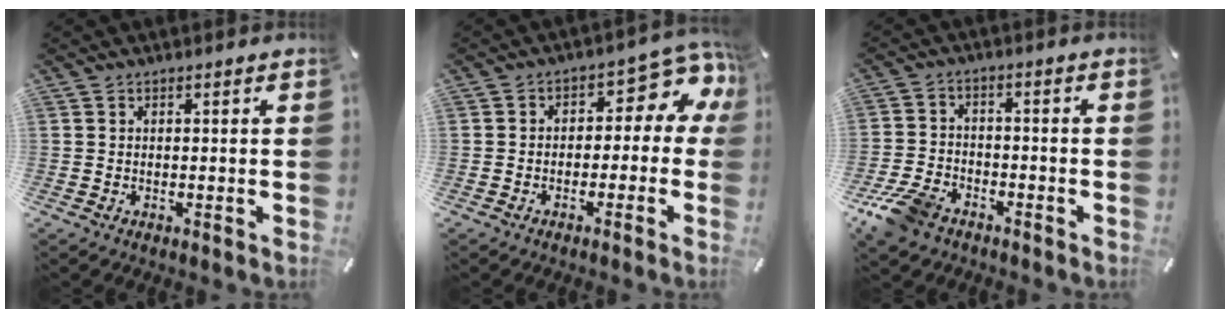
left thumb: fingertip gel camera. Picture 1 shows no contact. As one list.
[{"total": 8.0, "force": [1.7, 5.0, 5.9], "torque": [-0.062, -0.022, 0.026]}, {"total": 8.6, "force": [-6.1, 4.7, 3.7], "torque": [-0.082, 0.027, -0.118]}]